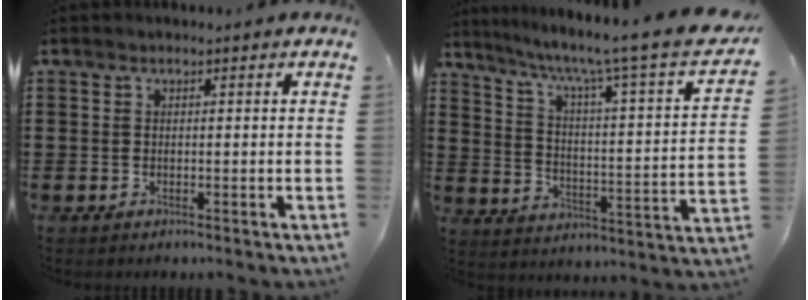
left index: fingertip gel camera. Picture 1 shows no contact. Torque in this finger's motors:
{"motor_torque": [2.14, 0.00, 0.49, 0.21]}